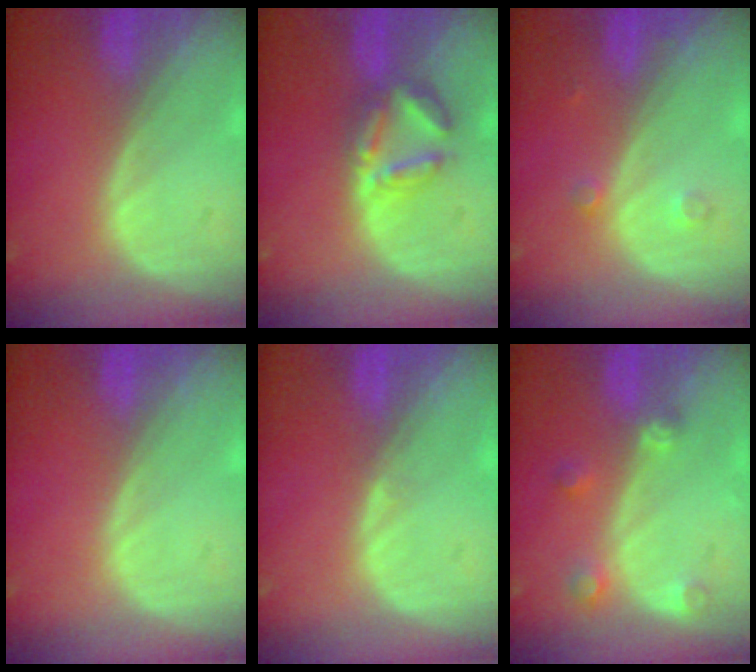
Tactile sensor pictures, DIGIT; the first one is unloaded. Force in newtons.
{"total": 5.0, "press": 5.0, "slide": 0.5}
{"total": 1.9, "press": 1.6, "slide": 1.0}
{"total": 0.0}
{"total": 0.6, "press": 0.4, "slide": 0.5}
{"total": 3.2, "press": 2.9, "slide": 1.2}